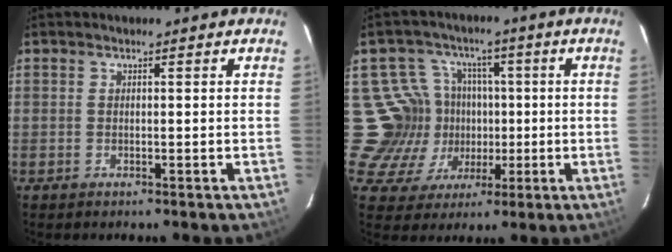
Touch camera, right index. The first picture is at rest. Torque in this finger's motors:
{"motor_torque": [0.02, 0.13, -0.07, -0.08]}